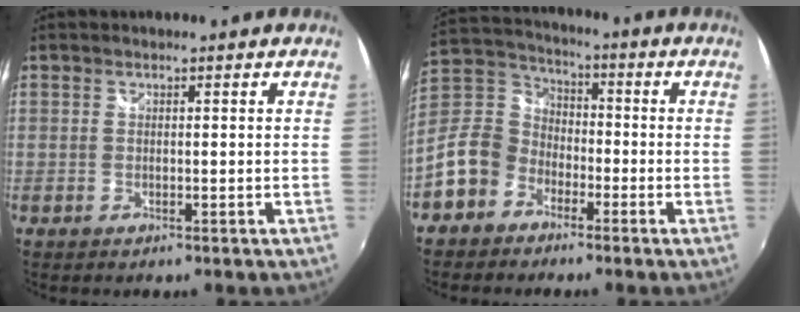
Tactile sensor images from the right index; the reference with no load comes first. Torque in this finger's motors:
{"motor_torque": [0.14, -0.06, -0.25, -0.21]}